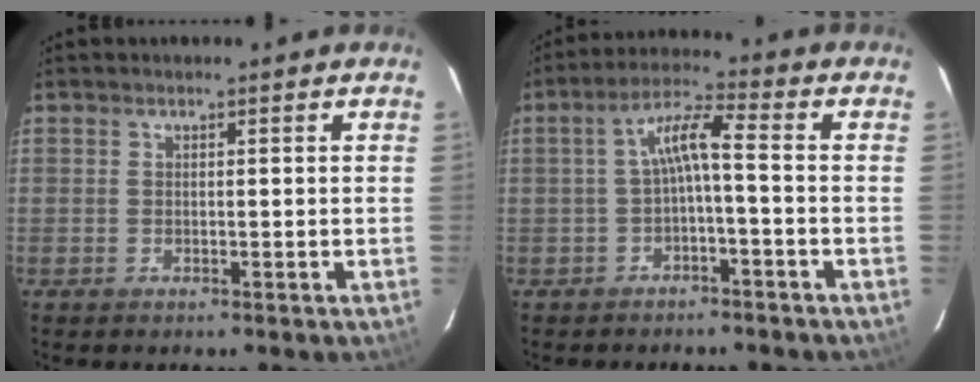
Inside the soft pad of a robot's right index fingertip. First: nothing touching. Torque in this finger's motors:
{"motor_torque": [0.67, -0.32, 0.41, 0.12]}